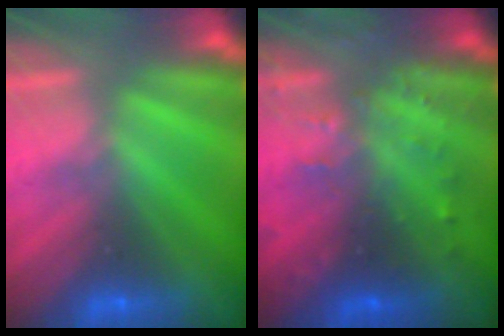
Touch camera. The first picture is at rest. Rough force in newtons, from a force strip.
{"total": 3.3}